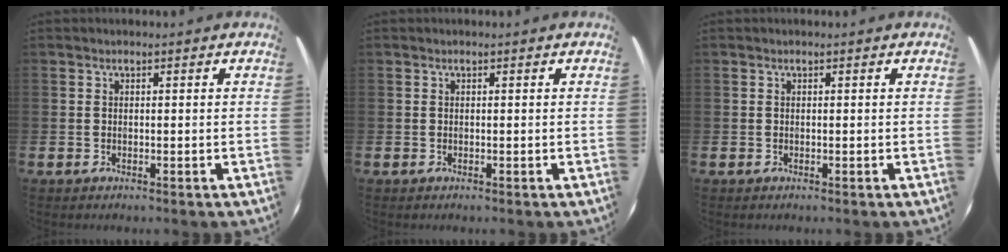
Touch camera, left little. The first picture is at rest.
{"total": 0.0}
{"total": 0.0}